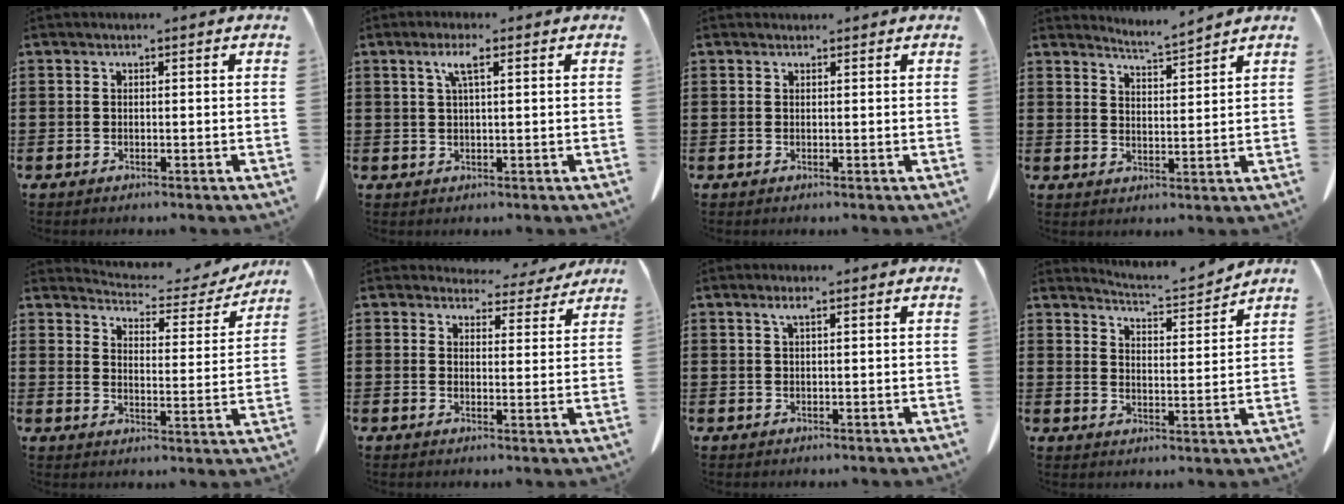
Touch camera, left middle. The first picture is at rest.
{"total": 3.3, "force": [1.3, 0.6, 2.9], "torque": [-0.061, 0.007, 0.021]}
{"total": 0.5, "force": [0.5, 0.2, 0.1], "torque": [-0.003, -0.001, 0.010]}
{"total": 3.9, "force": [3.8, -0.8, 0.4], "torque": [-0.020, -0.025, 0.065]}
{"total": 5.2, "force": [5.1, 0.6, 0.8], "torque": [-0.035, -0.037, 0.087]}
{"total": 4.7, "force": [4.4, 1.2, 0.8], "torque": [-0.015, -0.018, 0.080]}
{"total": 1.5, "force": [0.8, 0.3, 1.3], "torque": [-0.028, 0.003, 0.013]}
{"total": 4.8, "force": [4.7, -0.3, 0.7], "torque": [-0.027, -0.038, 0.078]}